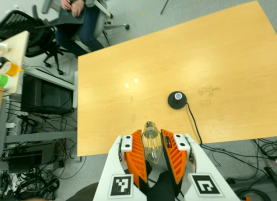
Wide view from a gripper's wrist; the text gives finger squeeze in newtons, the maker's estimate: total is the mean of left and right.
{"total": 8.6, "left": 7.9, "right": 9.4}